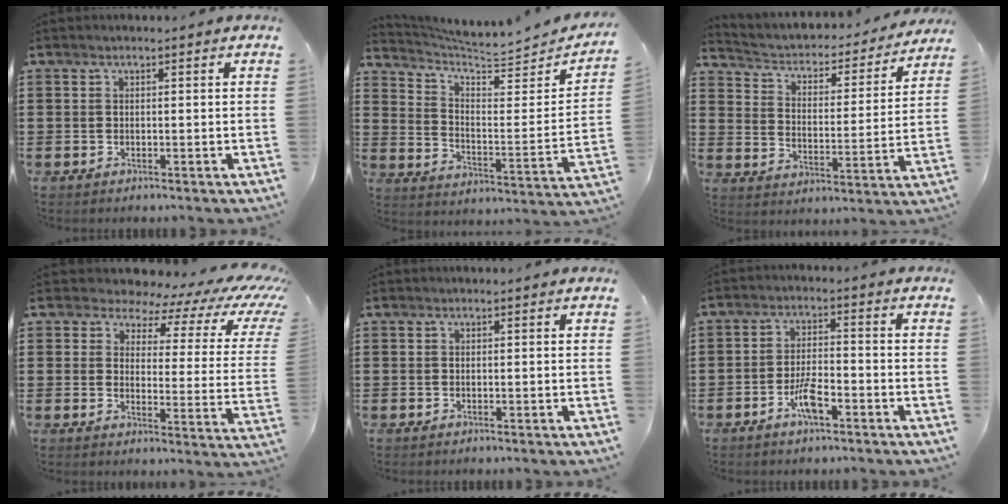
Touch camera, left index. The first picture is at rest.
{"total": 5.1, "force": [4.7, 0.3, 1.9], "torque": [-0.056, -0.048, 0.073]}
{"total": 2.6, "force": [2.2, 1.0, 0.9], "torque": [-0.034, -0.025, 0.027]}
{"total": 5.3, "force": [4.1, 2.4, 2.4], "torque": [-0.055, -0.030, 0.062]}
{"total": 0.0}
{"total": 5.5, "force": [-2.8, 1.7, 4.4], "torque": [-0.092, 0.005, -0.054]}